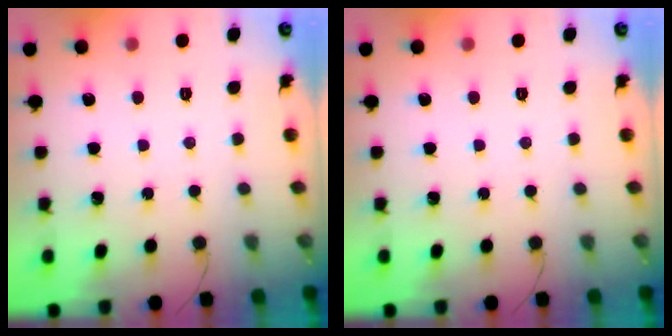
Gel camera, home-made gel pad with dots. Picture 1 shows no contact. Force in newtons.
{"total": 0.0}